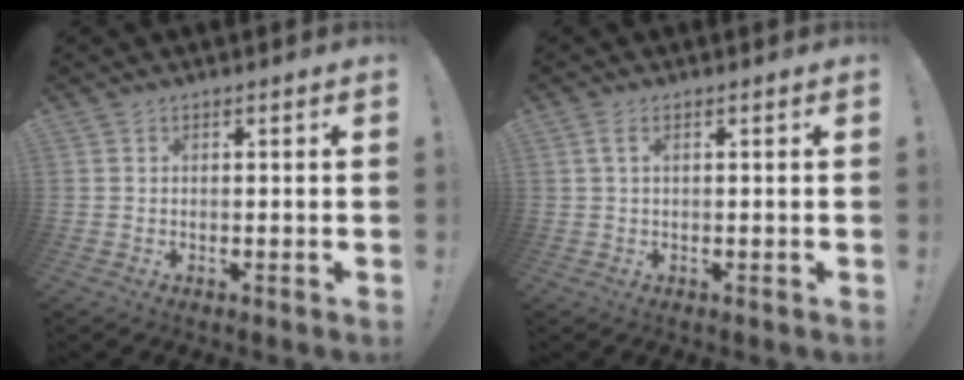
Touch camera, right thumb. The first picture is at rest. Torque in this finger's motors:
{"motor_torque": [0.14, -0.07, -0.02, 0.14, 0.02]}